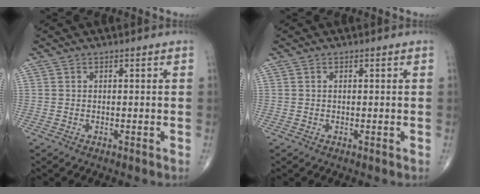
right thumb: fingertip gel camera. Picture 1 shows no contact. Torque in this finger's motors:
{"motor_torque": [0.70, -0.07, -0.19, -0.12, -0.01]}